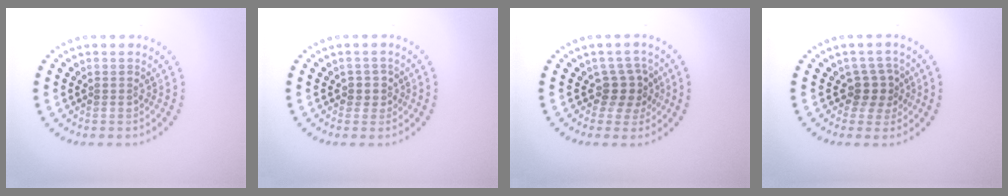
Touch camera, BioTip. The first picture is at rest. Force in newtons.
{"total": 1.5, "press": 1.3, "slide": 0.7}
{"total": 2.6, "press": 2.0, "slide": 1.6}
{"total": 2.2, "press": 1.8, "slide": 1.3}